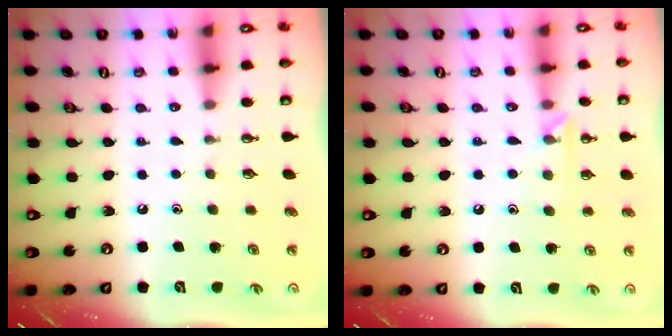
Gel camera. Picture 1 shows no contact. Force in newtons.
{"total": 5.0, "press": 4.9, "slide": 0.7}